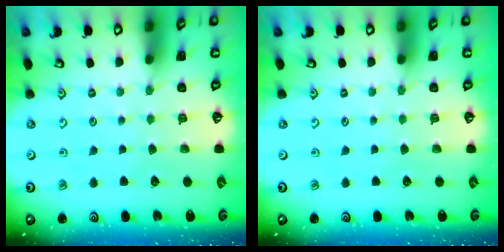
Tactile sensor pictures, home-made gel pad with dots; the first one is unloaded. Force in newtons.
{"total": 0.0}